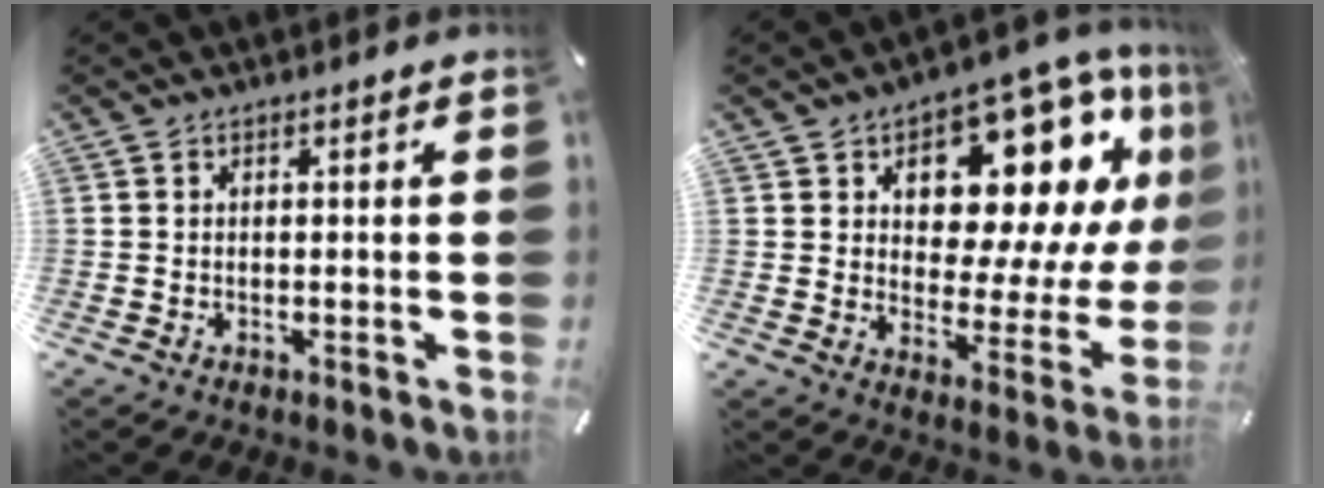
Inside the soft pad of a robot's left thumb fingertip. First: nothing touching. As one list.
[{"total": 16.8, "force": [10.2, 8.9, 9.9], "torque": [-0.133, -0.087, 0.170]}]